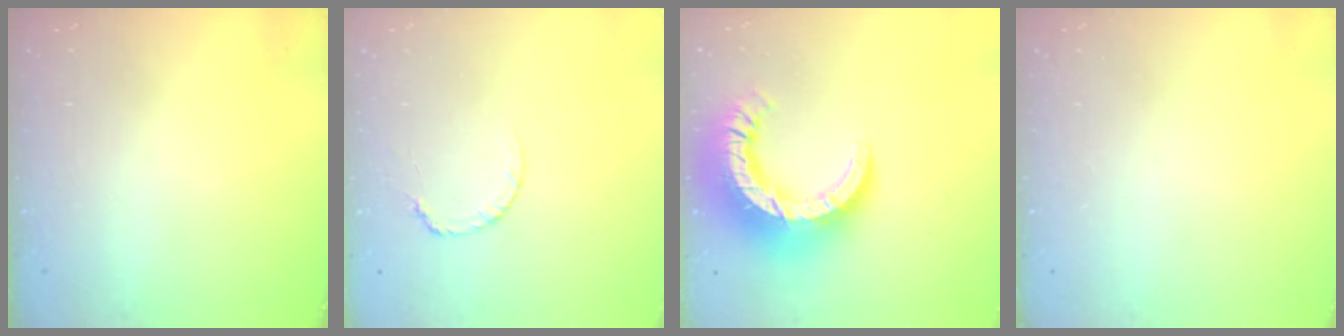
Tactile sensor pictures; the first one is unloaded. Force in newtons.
{"total": 5.3, "press": 5.2, "slide": 0.6}
{"total": 18.8, "press": 18.7, "slide": 2.1}
{"total": 0.0}